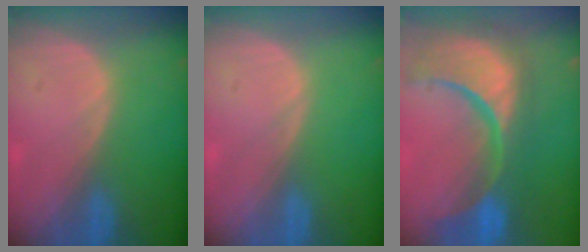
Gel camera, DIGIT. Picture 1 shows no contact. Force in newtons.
{"total": 0.0}
{"total": 15.5, "press": 12.2, "slide": 9.6}